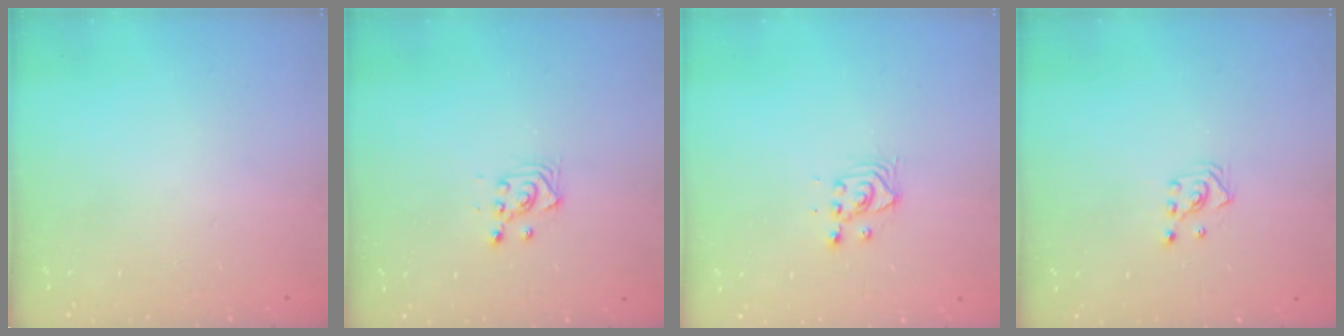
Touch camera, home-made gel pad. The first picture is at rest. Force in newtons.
{"total": 3.4, "press": 3.1, "slide": 1.2}
{"total": 3.7, "press": 3.7, "slide": 0.3}
{"total": 2.8, "press": 2.8, "slide": 0.3}